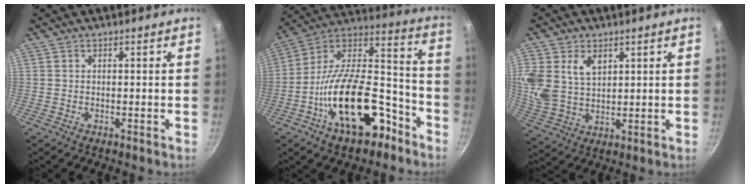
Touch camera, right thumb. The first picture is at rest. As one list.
[{"total": 24.4, "force": [-11.2, 12.2, 17.9], "torque": [-0.258, 0.089, -0.186]}, {"total": 12.6, "force": [4.7, 8.8, 7.7], "torque": [-0.167, -0.009, 0.101]}]